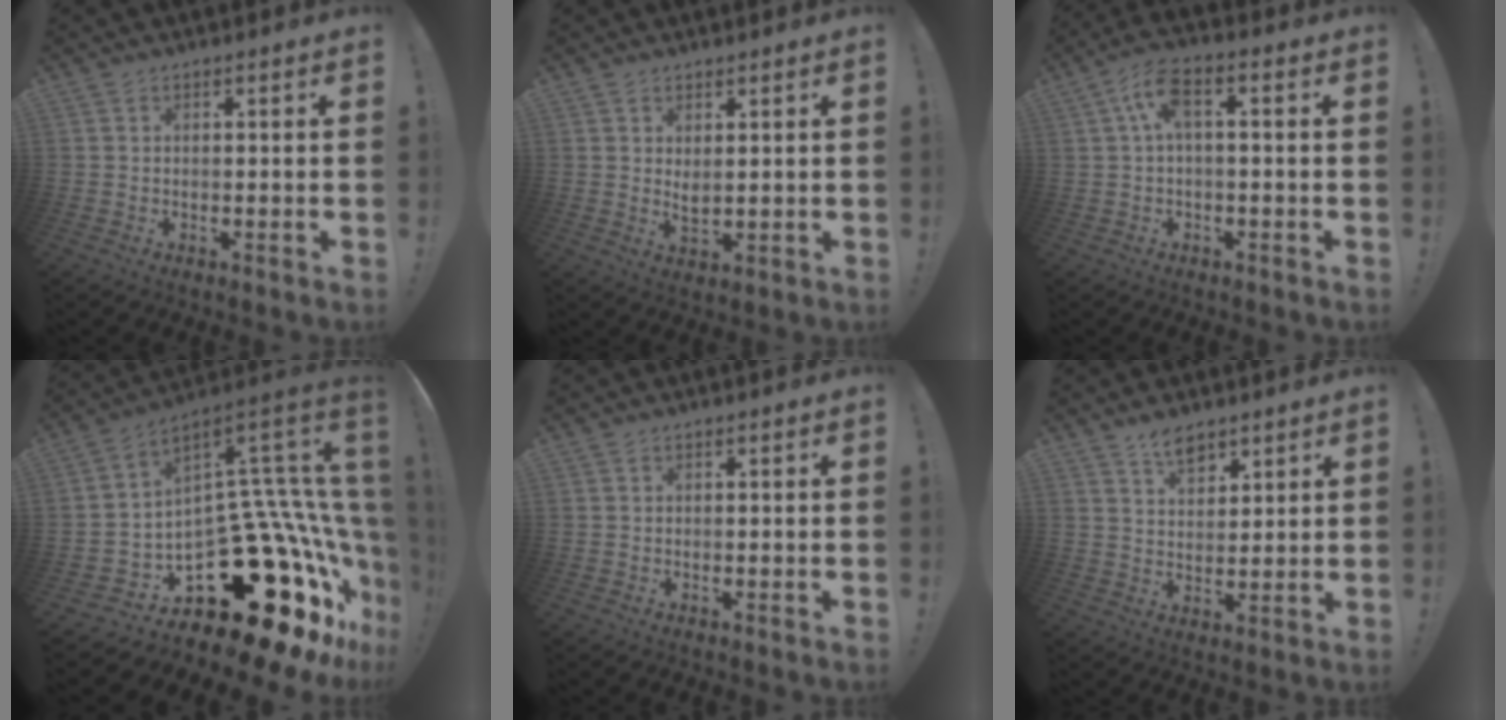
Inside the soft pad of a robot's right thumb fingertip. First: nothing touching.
{"total": 3.2, "force": [2.1, 1.2, 2.1], "torque": [-0.025, -0.020, 0.035]}
{"total": 7.7, "force": [1.1, 2.5, 7.1], "torque": [-0.142, -0.004, 0.019]}
{"total": 28.2, "force": [-11.9, 14.1, 21.3], "torque": [-0.230, -0.005, -0.140]}
{"total": 0.0}
{"total": 6.6, "force": [4.9, 3.4, 2.8], "torque": [-0.039, -0.027, 0.091]}